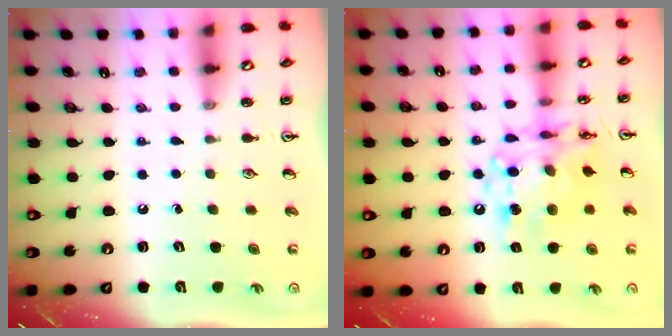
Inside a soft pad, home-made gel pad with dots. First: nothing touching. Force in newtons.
{"total": 13.6, "press": 13.5, "slide": 1.0}